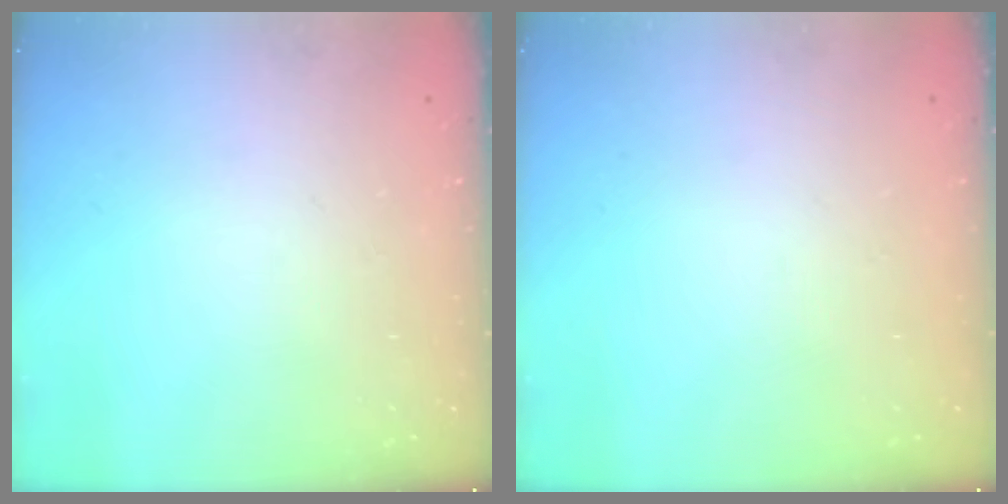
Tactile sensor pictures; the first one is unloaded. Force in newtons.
{"total": 0.0}